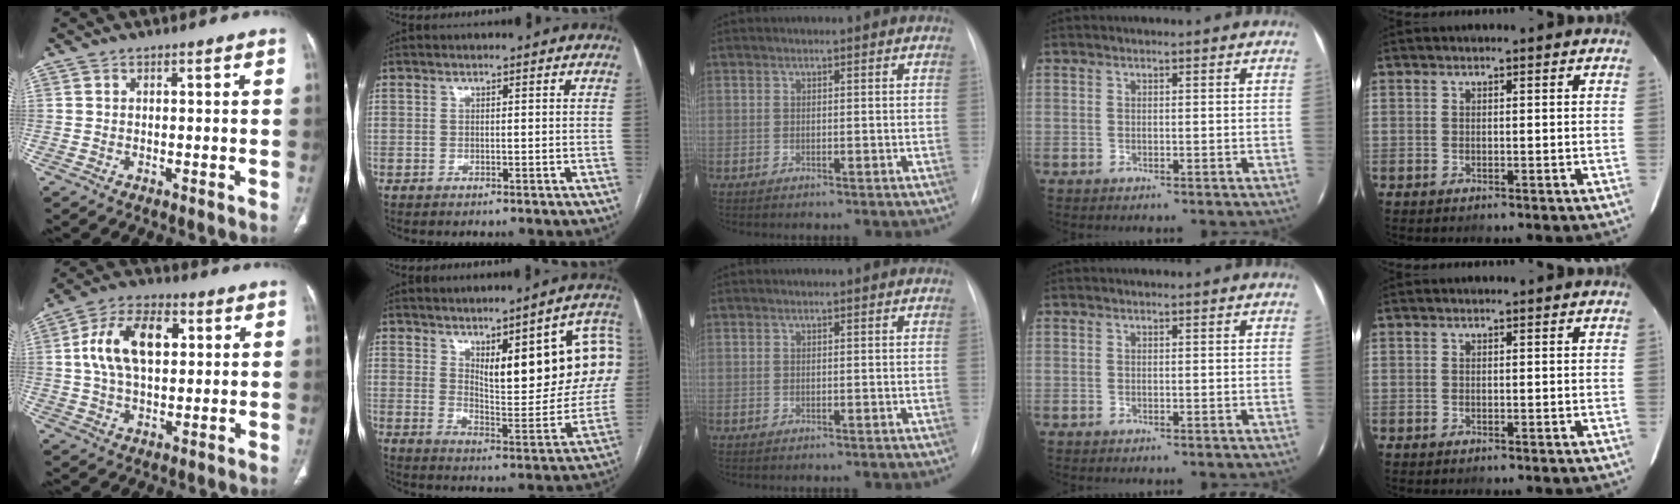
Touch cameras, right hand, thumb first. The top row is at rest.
{"thumb": {"total": 13.7, "force": [2.6, 8.0, 10.8], "torque": [-0.187, 0.016, 0.043]}, "index": {"total": 18.9, "force": [5.8, 5.5, 17.1], "torque": [-0.223, -0.001, 0.083]}}